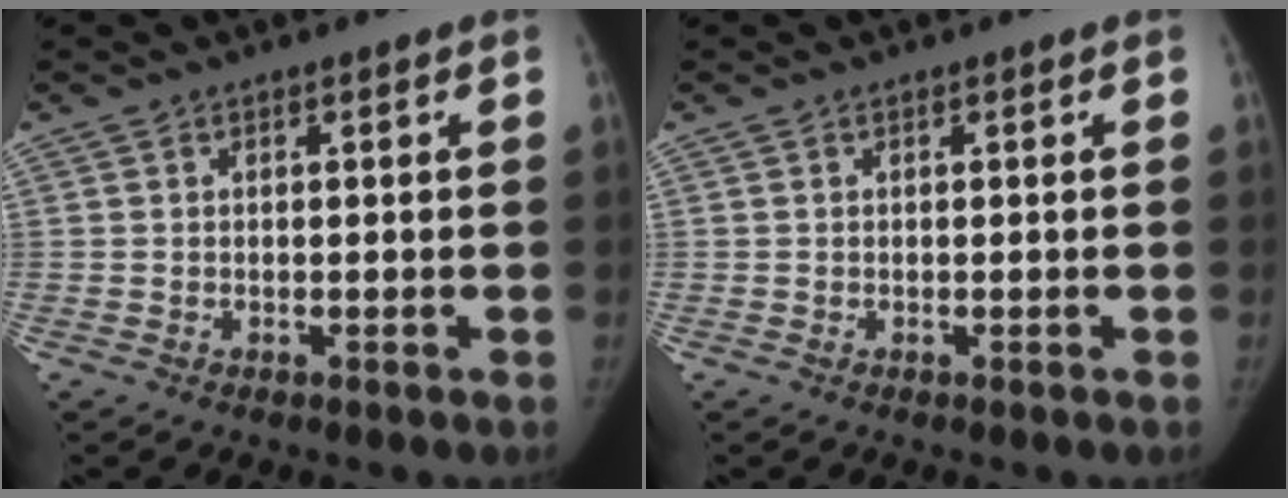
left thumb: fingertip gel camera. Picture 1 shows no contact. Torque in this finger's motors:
{"motor_torque": [0.07, -0.01, 0.22, -0.19, 0.03]}